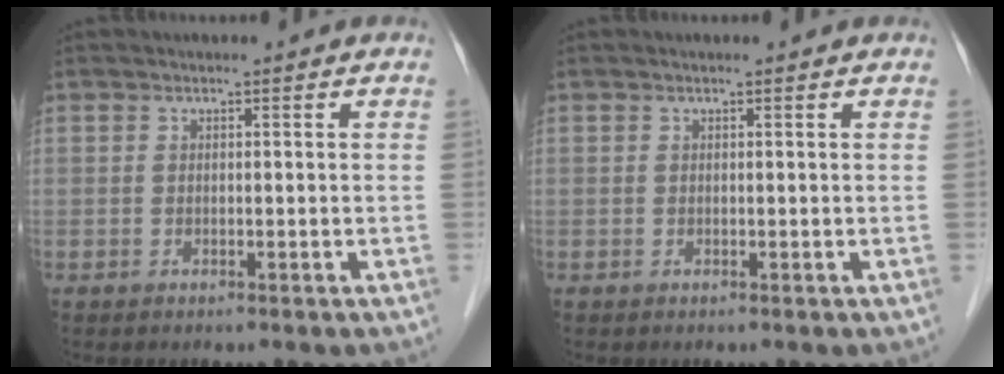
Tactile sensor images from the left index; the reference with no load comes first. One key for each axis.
{"total": 0.0}